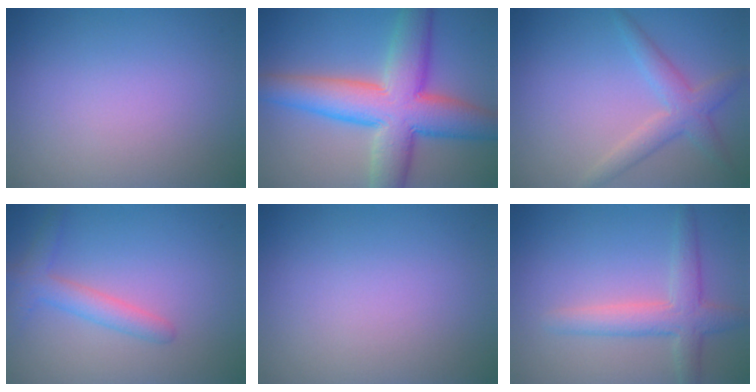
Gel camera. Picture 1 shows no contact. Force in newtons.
{"total": 10.2, "press": 10.2, "slide": 0.3}
{"total": 3.1, "press": 3.0, "slide": 0.2}
{"total": 2.1, "press": 2.1, "slide": 0.2}
{"total": 0.0}
{"total": 3.7, "press": 3.7, "slide": 0.1}